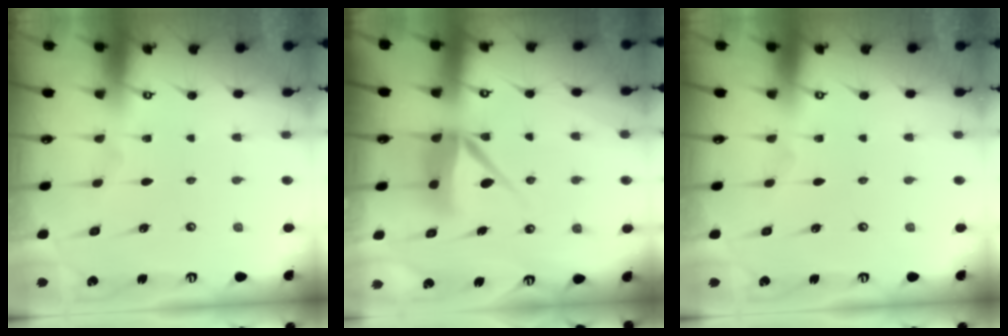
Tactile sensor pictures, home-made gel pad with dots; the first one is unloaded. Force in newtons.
{"total": 9.4, "press": 9.4, "slide": 0.8}
{"total": 0.0}